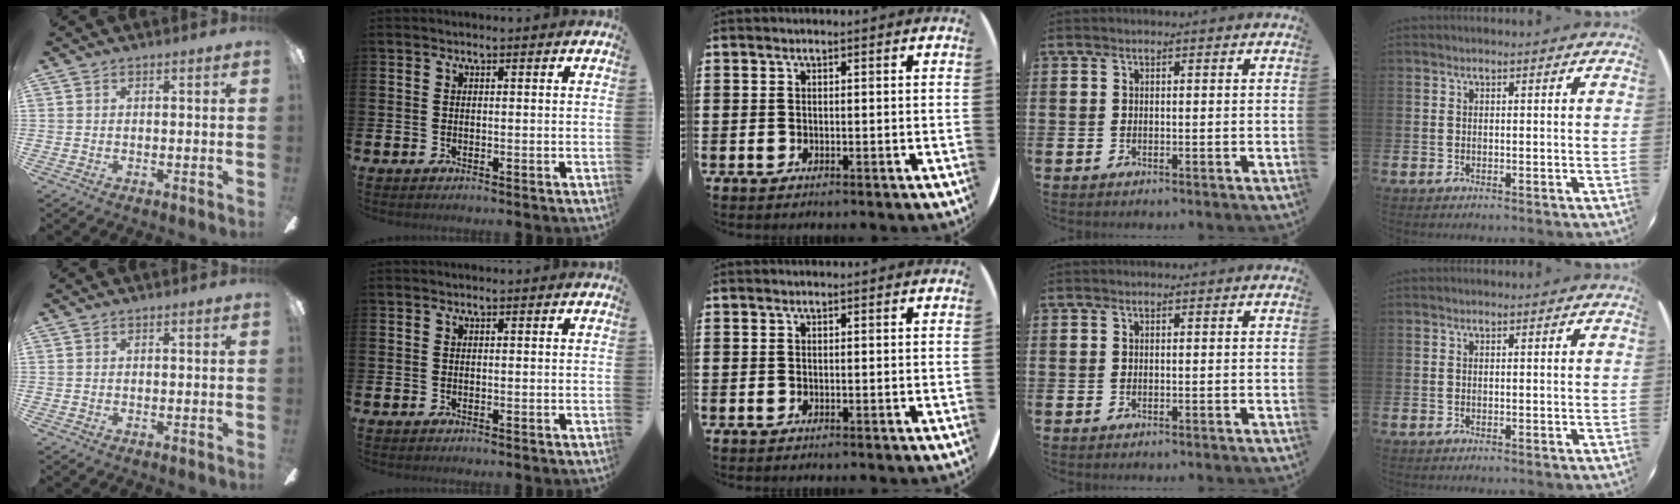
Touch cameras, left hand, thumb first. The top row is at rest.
{}